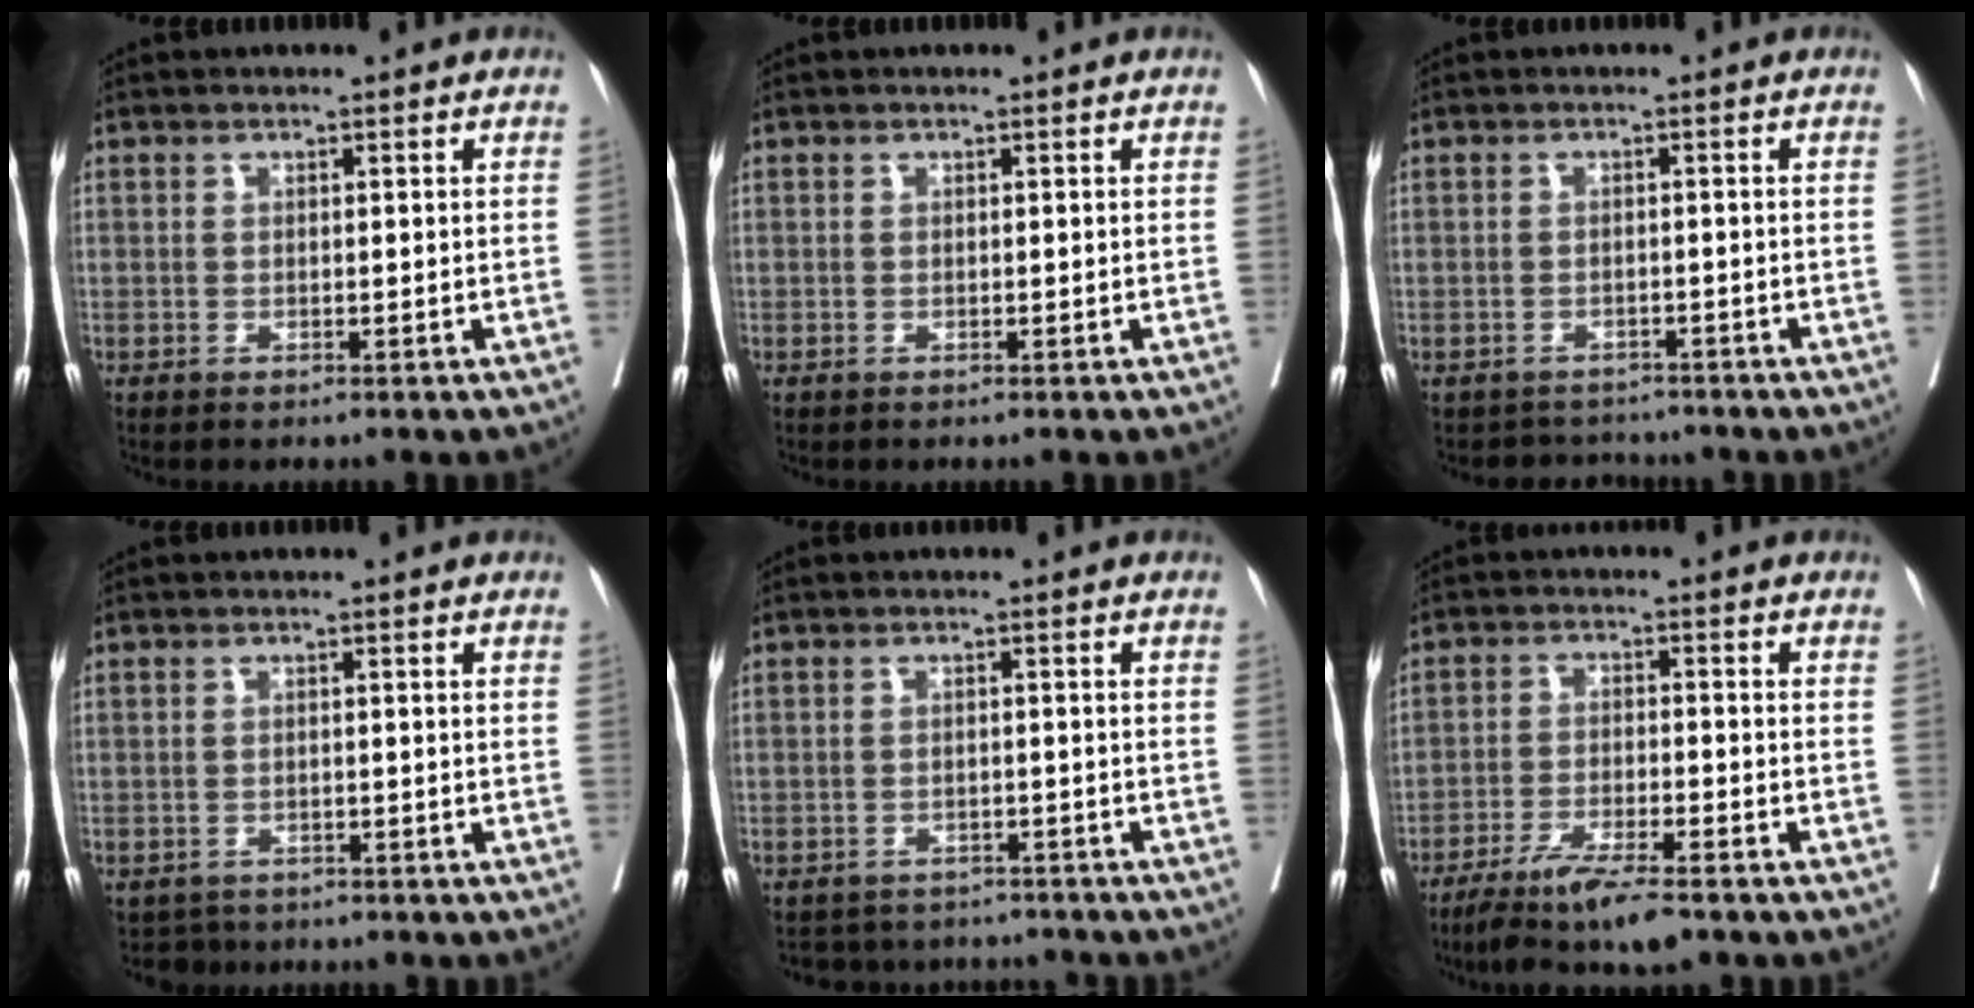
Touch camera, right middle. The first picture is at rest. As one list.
[{"total": 0.0}, {"total": 3.6, "force": [-3.3, 1.2, -0.6], "torque": [0.008, 0.007, -0.049]}, {"total": 2.5, "force": [-2.1, 1.4, -0.4], "torque": [0.004, 0.001, -0.034]}, {"total": 7.6, "force": [-7.1, 2.6, 0.3], "torque": [-0.001, 0.016, -0.085]}, {"total": 9.9, "force": [-7.5, 0.8, 6.3], "torque": [-0.107, -0.025, -0.127]}]